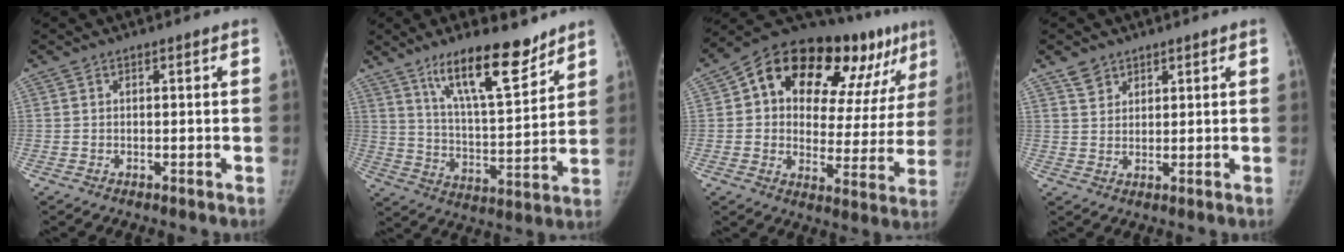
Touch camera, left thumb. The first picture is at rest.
{"total": 15.8, "force": [11.0, 4.2, 10.5], "torque": [-0.148, -0.074, 0.193]}
{"total": 25.8, "force": [12.1, 13.1, 18.7], "torque": [-0.221, 0.019, 0.179]}
{"total": 3.4, "force": [2.5, 2.3, 0.7], "torque": [0.002, -0.013, 0.047]}